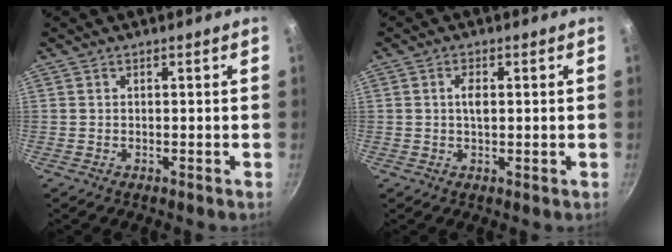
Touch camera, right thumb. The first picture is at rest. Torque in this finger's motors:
{"motor_torque": [-0.33, 0.64, 0.11, 0.04, 0.03]}